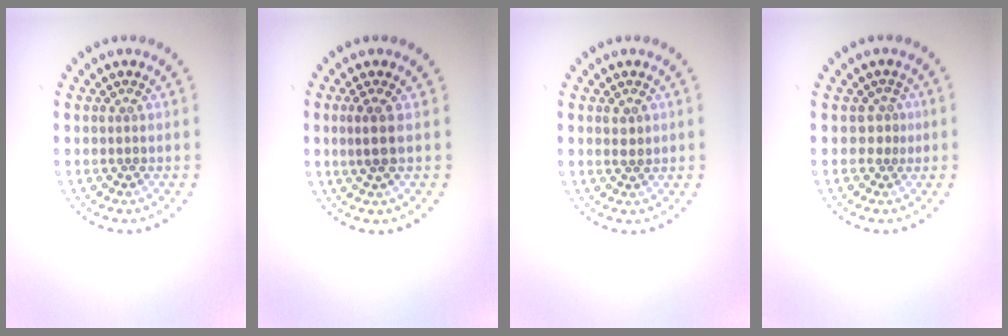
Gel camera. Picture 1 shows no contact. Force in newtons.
{"total": 1.8, "press": 1.4, "slide": 1.1}
{"total": 1.0, "press": 1.0, "slide": 0.3}
{"total": 1.1, "press": 0.5, "slide": 0.9}